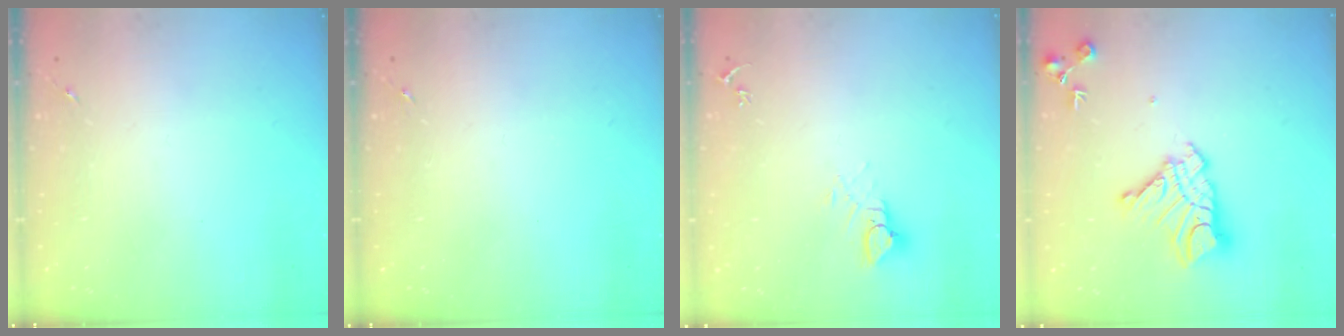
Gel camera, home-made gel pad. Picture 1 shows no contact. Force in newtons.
{"total": 0.0}
{"total": 4.3, "press": 4.3, "slide": 0.3}
{"total": 14.2, "press": 14.2, "slide": 1.3}